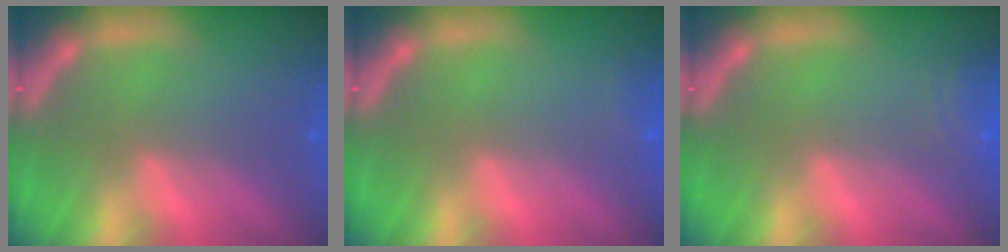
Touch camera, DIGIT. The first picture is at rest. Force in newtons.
{"total": 0.9}
{"total": 3.0}